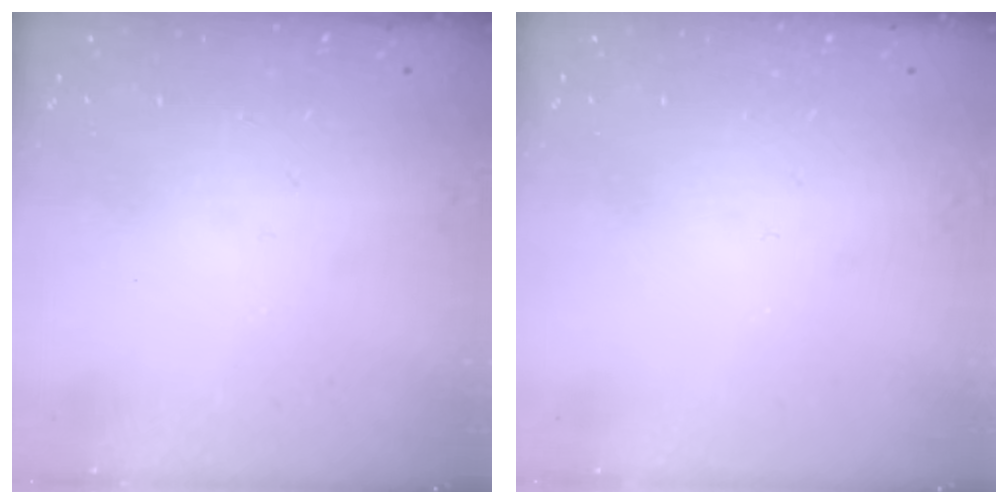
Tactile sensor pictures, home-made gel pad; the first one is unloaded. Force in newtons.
{"total": 0.0}